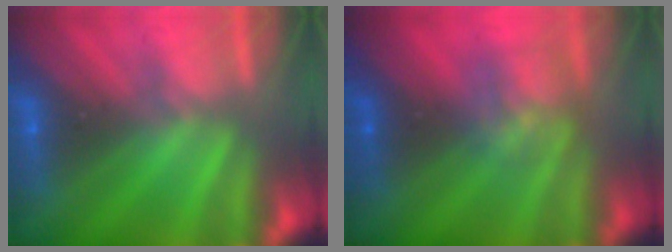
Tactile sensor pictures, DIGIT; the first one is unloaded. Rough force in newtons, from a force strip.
{"total": 2.6}